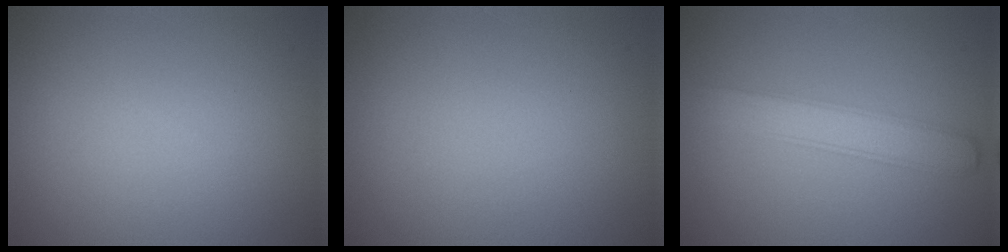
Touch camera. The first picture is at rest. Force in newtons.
{"total": 0.0}
{"total": 3.2, "press": 3.2, "slide": 0.1}